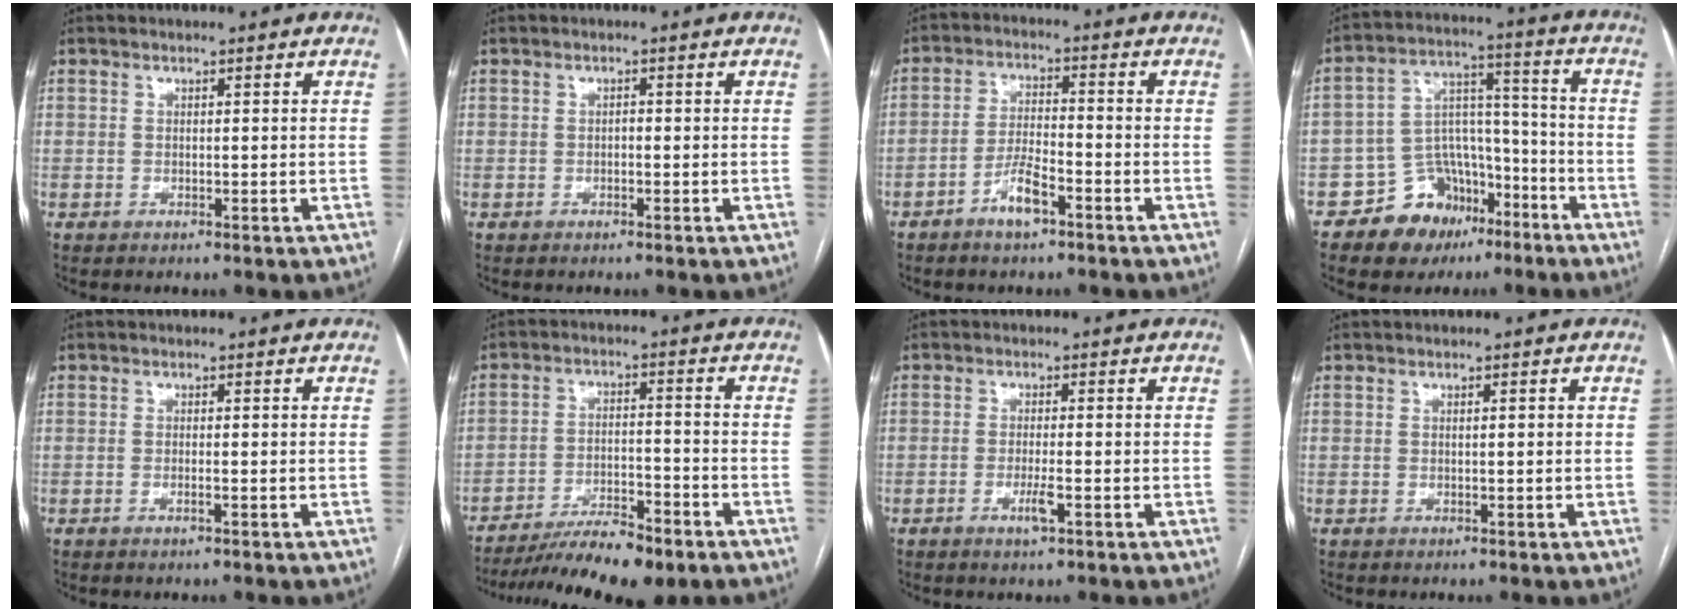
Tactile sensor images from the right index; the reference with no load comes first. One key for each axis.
{"total": 0.6, "fx": -0.2, "fy": 0.3, "fz": 0.4, "tx": -0.005, "ty": 0.003, "tz": -0.006}
{"total": 5.3, "fx": -3.3, "fy": 1.3, "fz": 4.0, "tx": -0.083, "ty": 0.005, "tz": -0.061}
{"total": 11.8, "fx": -7.2, "fy": 8.3, "fz": 4.2, "tx": -0.062, "ty": 0.052, "tz": -0.110}
{"total": 0.8, "fx": -0.4, "fy": 0.0, "fz": 0.7, "tx": -0.016, "ty": -0.001, "tz": -0.005}
{"total": 12.8, "fx": -10.1, "fy": 2.2, "fz": 7.5, "tx": -0.120, "ty": -0.013, "tz": -0.164}
{"total": 2.7, "fx": -1.2, "fy": 0.2, "fz": 2.4, "tx": -0.047, "ty": -0.003, "tz": -0.021}
{"total": 0.6, "fx": 0.1, "fy": 0.1, "fz": 0.6, "tx": -0.011, "ty": 0.001, "tz": 0.001}